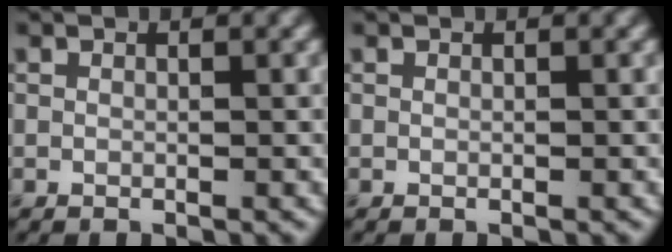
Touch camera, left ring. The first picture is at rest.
{"total": 0.0}